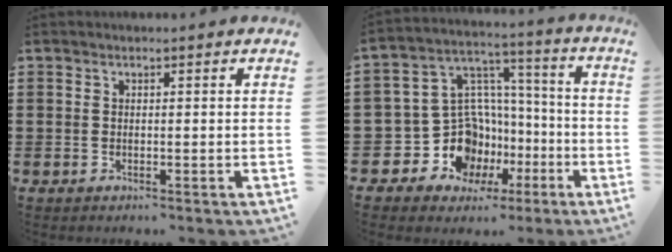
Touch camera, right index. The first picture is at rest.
{"total": 12.0, "force": [-3.3, 10.6, 4.6], "torque": [-0.145, -0.014, -0.035]}